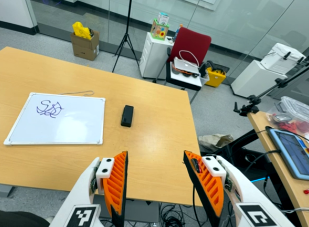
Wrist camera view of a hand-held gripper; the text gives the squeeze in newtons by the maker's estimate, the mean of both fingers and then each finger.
{"total": 0.0}